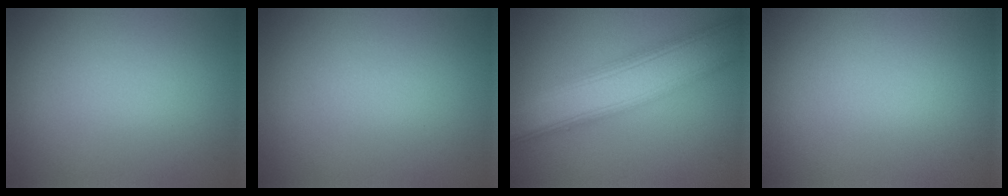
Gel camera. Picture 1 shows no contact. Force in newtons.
{"total": 0.0}
{"total": 8.0, "press": 8.0, "slide": 0.4}
{"total": 0.0}